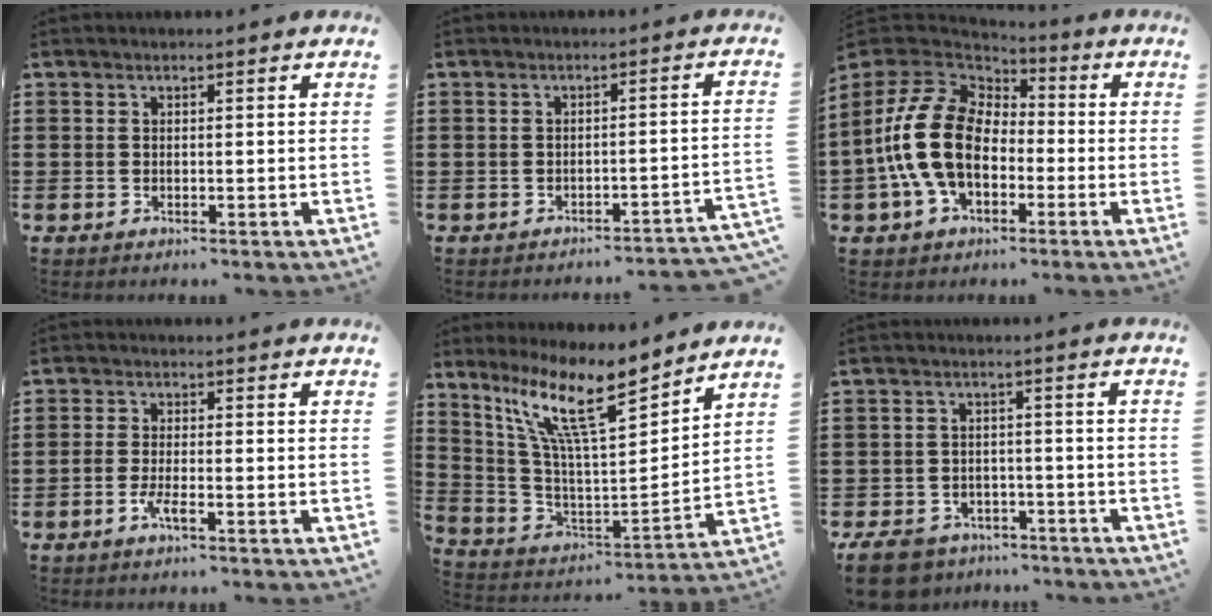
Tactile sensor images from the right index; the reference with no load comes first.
{"total": 2.2, "force": [-2.1, -0.3, 0.8], "torque": [-0.018, -0.003, -0.046]}
{"total": 15.1, "force": [-1.8, 10.0, 11.1], "torque": [-0.271, 0.015, -0.039]}
{"total": 2.6, "force": [-1.5, 0.3, 2.1], "torque": [-0.058, -0.009, -0.034]}
{"total": 13.2, "force": [9.1, 2.4, 9.3], "torque": [-0.204, -0.041, 0.158]}
{"total": 5.9, "force": [-5.4, 1.8, 1.5], "torque": [-0.047, 0.008, -0.110]}